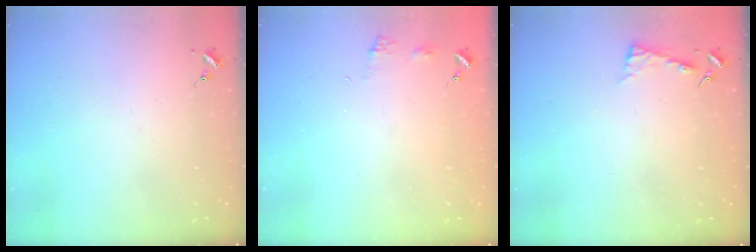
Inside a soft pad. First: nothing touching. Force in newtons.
{"total": 5.1, "press": 5.0, "slide": 0.7}
{"total": 3.9, "press": 3.9, "slide": 0.4}